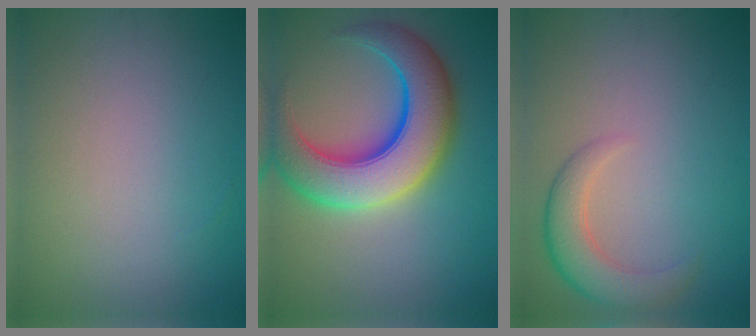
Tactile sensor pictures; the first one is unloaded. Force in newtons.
{"total": 10.3, "press": 10.3, "slide": 0.4}
{"total": 3.7, "press": 3.7, "slide": 0.4}